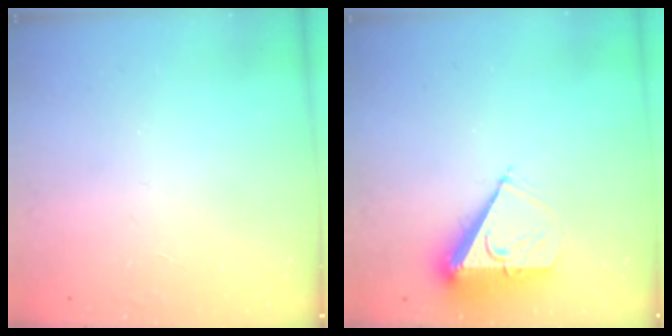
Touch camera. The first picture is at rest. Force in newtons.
{"total": 6.9, "press": 6.7, "slide": 1.2}